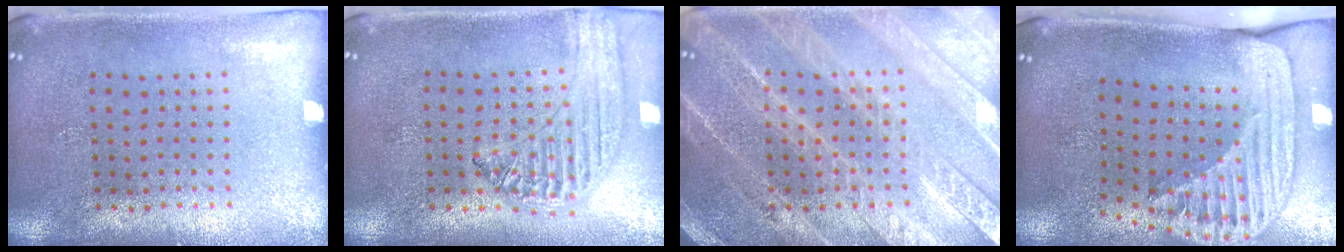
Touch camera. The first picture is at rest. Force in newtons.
{"total": 1.3, "press": 1.3, "slide": 0.1}
{"total": 5.6, "press": 5.6, "slide": 0.6}
{"total": 2.6, "press": 1.8, "slide": 1.9}